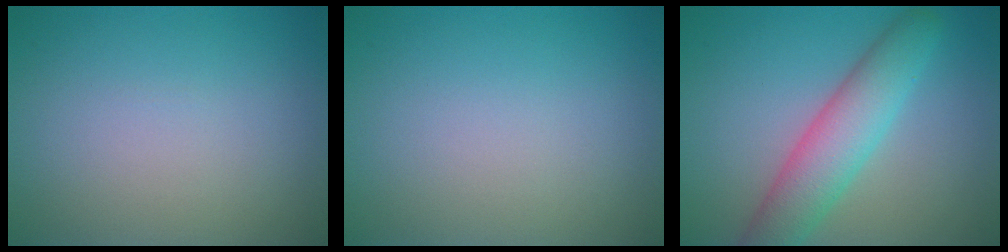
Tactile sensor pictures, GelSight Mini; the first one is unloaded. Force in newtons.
{"total": 0.0}
{"total": 5.6, "press": 5.6, "slide": 0.2}